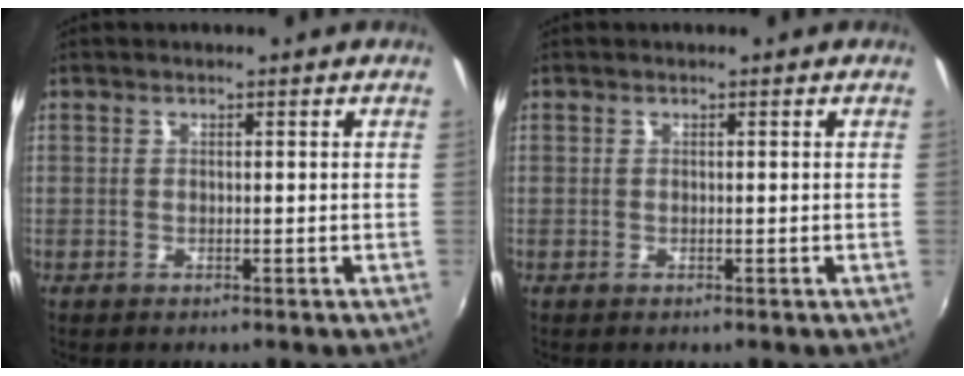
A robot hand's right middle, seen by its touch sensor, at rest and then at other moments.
{"total": 0.0}